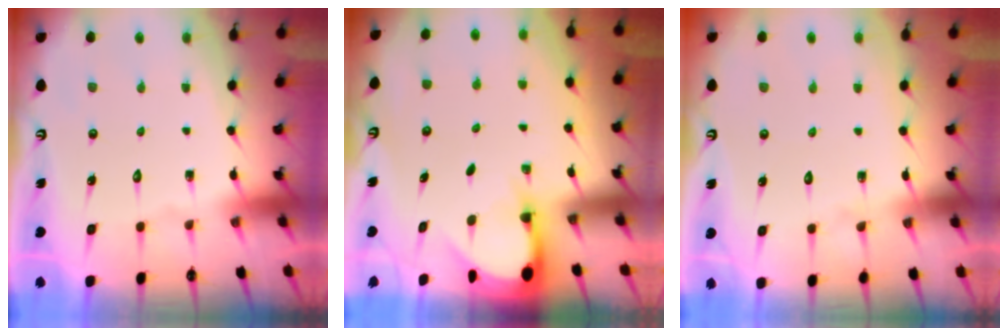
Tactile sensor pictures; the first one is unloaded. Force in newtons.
{"total": 3.2, "press": 3.2, "slide": 0.3}
{"total": 4.5, "press": 4.5, "slide": 0.5}